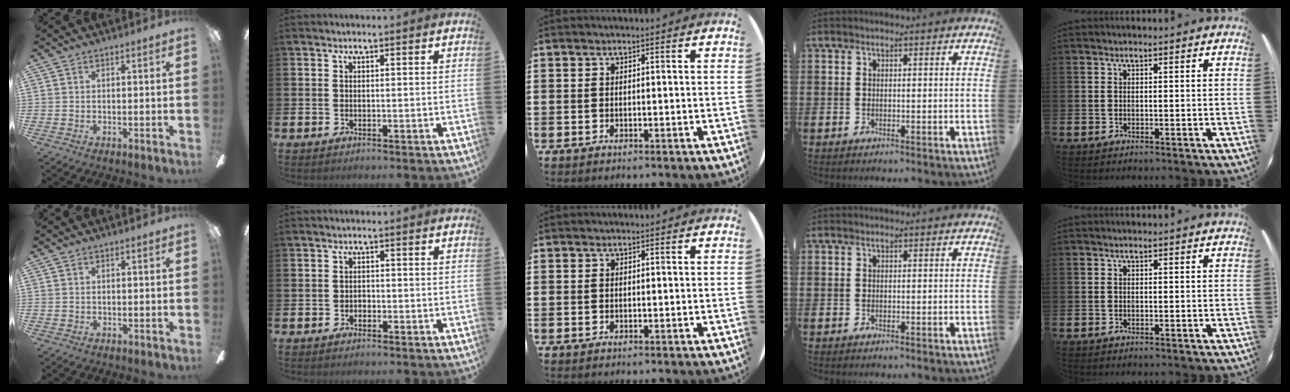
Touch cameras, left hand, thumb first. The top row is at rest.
{"thumb": {"total": 0.6, "force": [0.2, 0.4, -0.2], "torque": [0.006, 0.005, 0.003]}, "index": {"total": 1.0, "force": [-0.6, 0.8, 0.2], "torque": [-0.013, 0.006, -0.011]}}